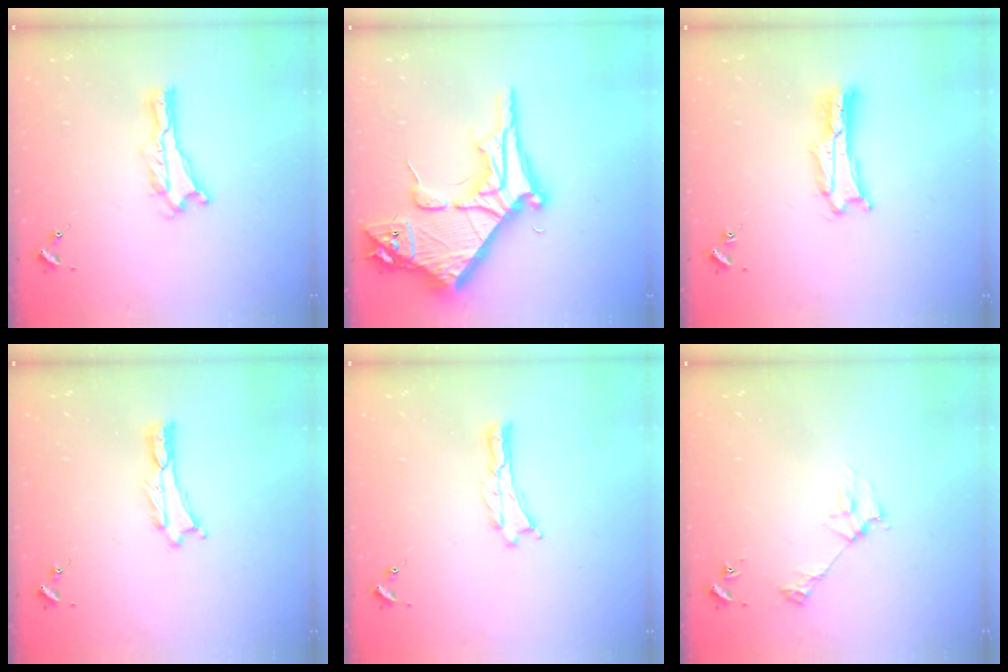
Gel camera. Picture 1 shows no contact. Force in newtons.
{"total": 14.6, "press": 14.5, "slide": 1.5}
{"total": 1.7, "press": 1.7, "slide": 0.3}
{"total": 0.0}
{"total": 0.0}
{"total": 2.8, "press": 2.8, "slide": 0.3}